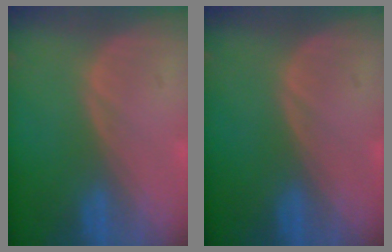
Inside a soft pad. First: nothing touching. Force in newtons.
{"total": 0.0}